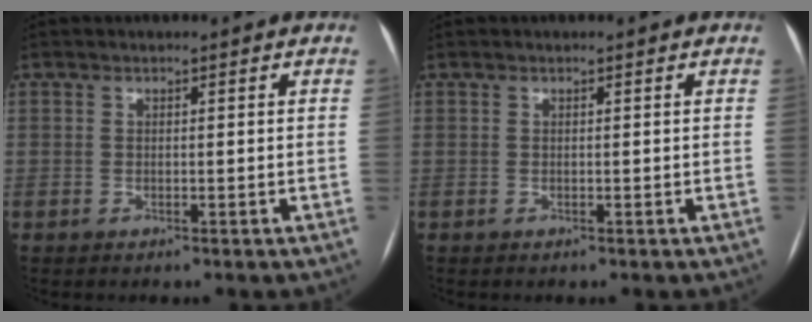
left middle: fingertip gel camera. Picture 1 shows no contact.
{"total": 0.0}